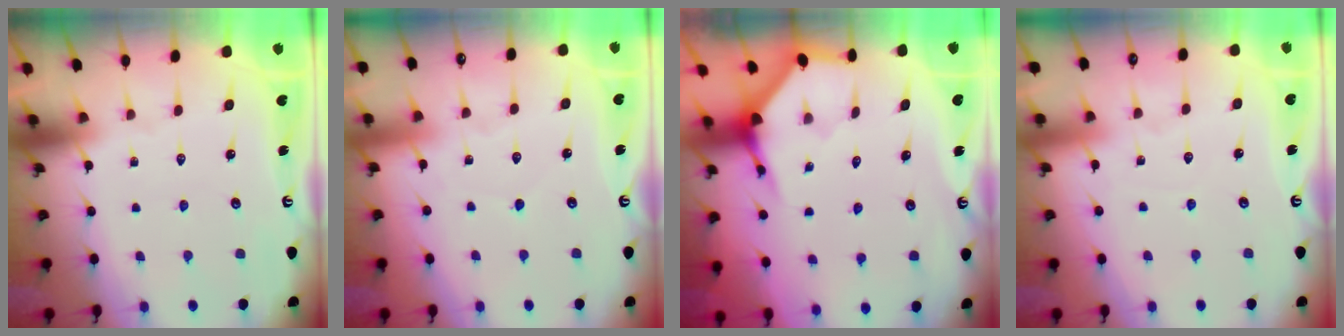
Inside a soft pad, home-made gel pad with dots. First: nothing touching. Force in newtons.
{"total": 3.0, "press": 2.9, "slide": 0.4}
{"total": 3.9, "press": 3.9, "slide": 0.3}
{"total": 2.4, "press": 2.4, "slide": 0.2}